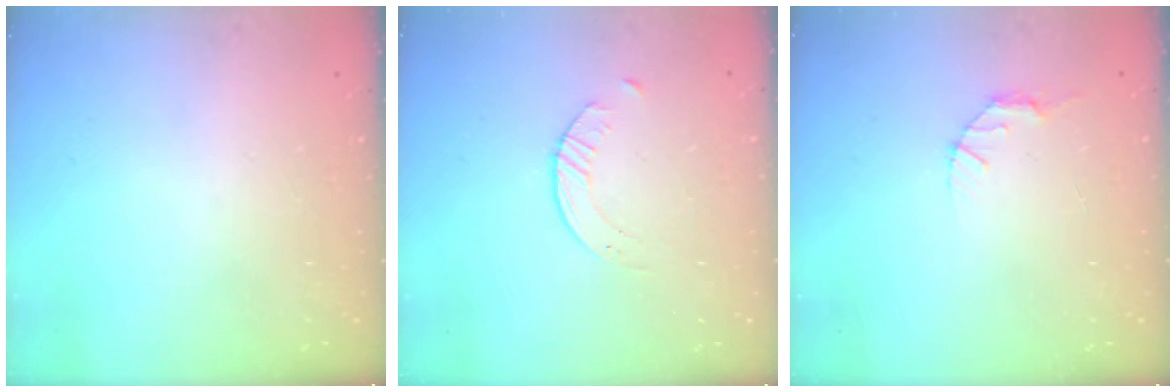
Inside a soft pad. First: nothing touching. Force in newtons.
{"total": 1.6, "press": 1.6, "slide": 0.3}
{"total": 2.8, "press": 2.8, "slide": 0.4}